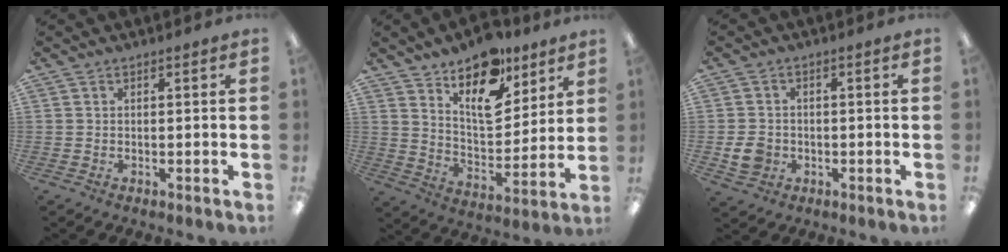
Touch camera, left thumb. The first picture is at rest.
{"total": 16.0, "force": [11.1, 7.7, 8.5], "torque": [-0.124, -0.067, 0.194]}
{"total": 5.0, "force": [-1.1, 4.3, 2.2], "torque": [-0.033, -0.001, -0.022]}